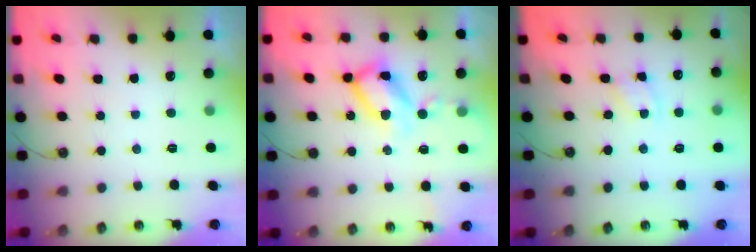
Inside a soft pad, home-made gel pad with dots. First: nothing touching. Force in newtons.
{"total": 14.4, "press": 14.3, "slide": 1.3}
{"total": 2.1, "press": 2.1, "slide": 0.3}